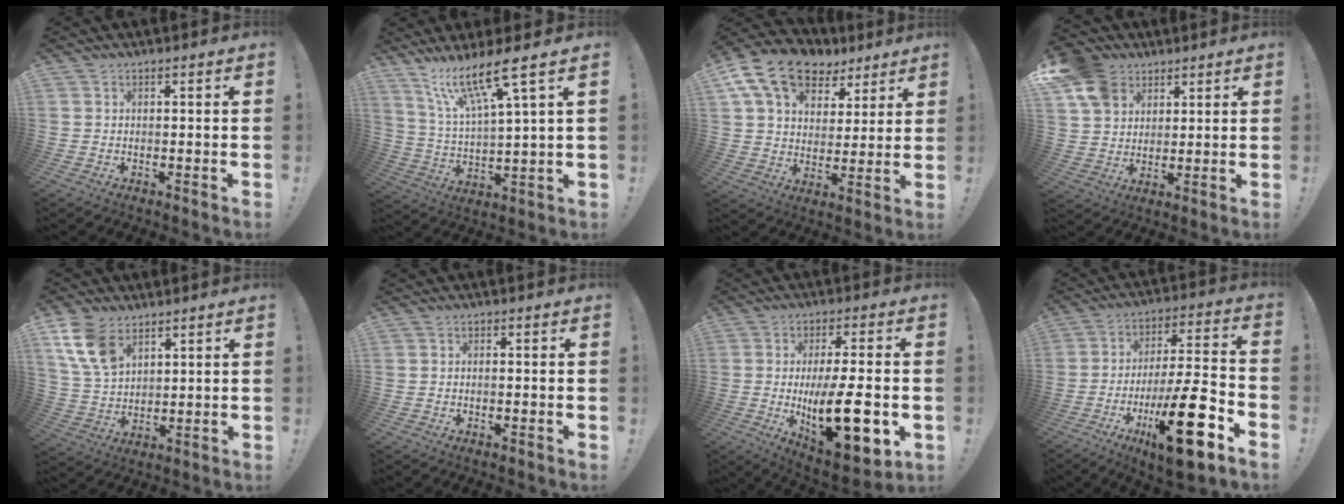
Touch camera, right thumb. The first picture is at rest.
{"total": 14.8, "force": [9.9, 1.5, 10.8], "torque": [-0.202, -0.052, 0.160]}
{"total": 17.4, "force": [10.4, 10.8, 8.8], "torque": [-0.148, -0.056, 0.192]}
{"total": 11.3, "force": [6.0, 8.8, 4.0], "torque": [-0.064, -0.029, 0.121]}
{"total": 11.8, "force": [6.9, 7.1, 6.5], "torque": [-0.124, -0.022, 0.135]}
{"total": 0.7, "force": [-0.4, 0.1, 0.5], "torque": [-0.014, 0.003, -0.005]}
{"total": 19.3, "force": [-3.1, 7.0, 17.7], "torque": [-0.291, -0.006, -0.040]}
{"total": 22.1, "force": [-9.9, 5.8, 18.9], "torque": [-0.305, 0.057, -0.153]}